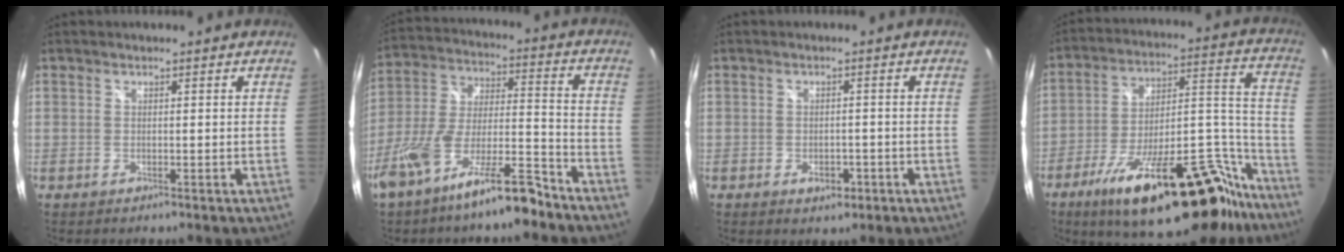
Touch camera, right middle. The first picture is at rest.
{"total": 15.3, "force": [-10.8, 3.2, 10.4], "torque": [-0.207, -0.014, -0.187]}
{"total": 3.2, "force": [-1.5, 2.1, 1.9], "torque": [-0.034, -0.003, -0.018]}
{"total": 31.2, "force": [-23.0, 10.0, 18.7], "torque": [-0.249, 0.014, -0.332]}